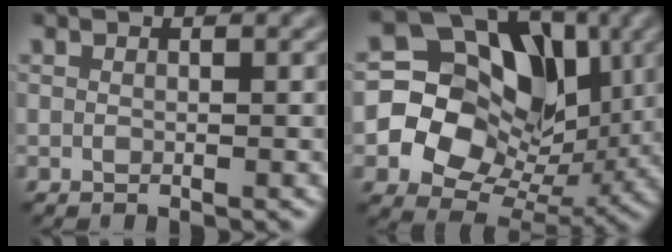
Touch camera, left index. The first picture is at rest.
{"total": 11.8, "force": [0.8, 9.4, 7.1], "torque": [-0.106, -0.004, 0.007]}